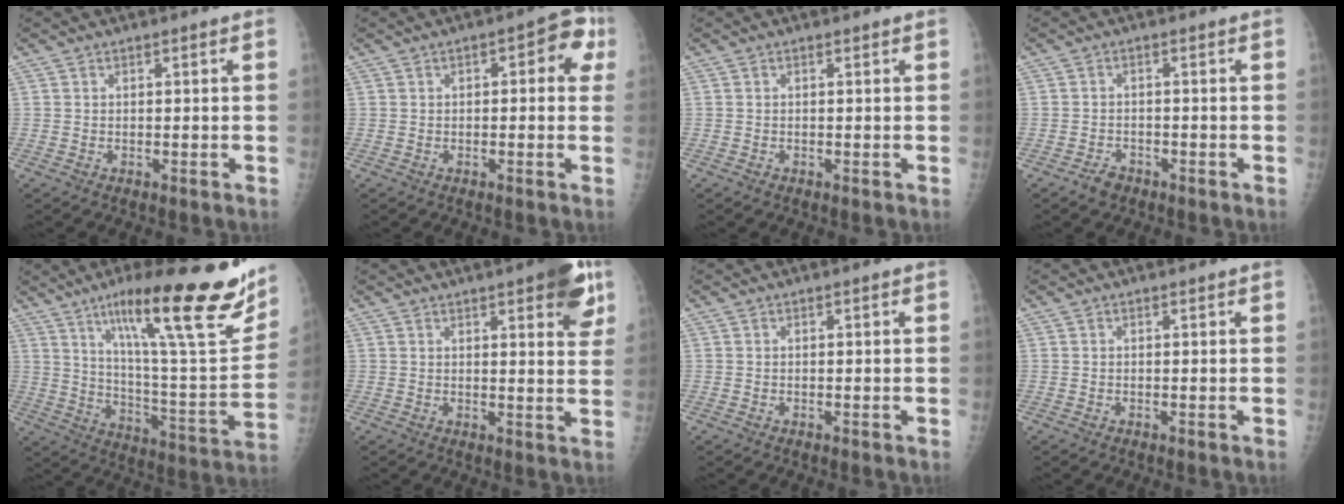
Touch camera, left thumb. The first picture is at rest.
{"total": 6.3, "force": [1.4, 3.0, 5.3], "torque": [-0.033, 0.018, 0.006]}
{"total": 0.0}
{"total": 2.4, "force": [-1.6, 1.6, 0.7], "torque": [-0.010, 0.007, -0.025]}
{"total": 28.6, "force": [16.8, 5.3, 22.5], "torque": [-0.308, -0.060, 0.266]}
{"total": 9.9, "force": [5.3, 2.9, 7.9], "torque": [-0.073, -0.018, 0.060]}
{"total": 0.0}
{"total": 0.0}